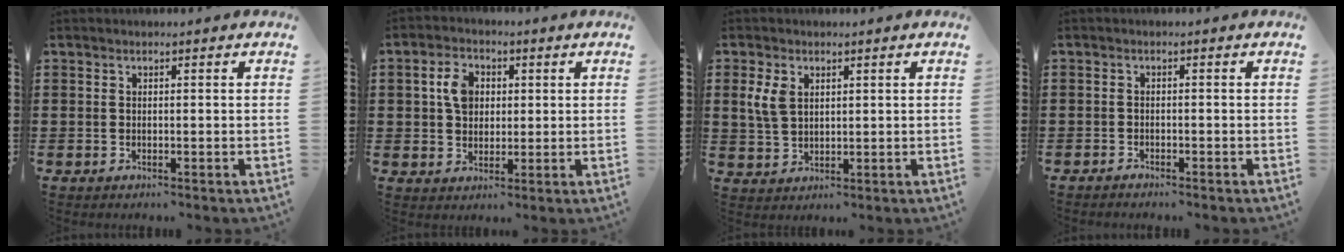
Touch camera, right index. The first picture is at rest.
{"total": 5.3, "force": [0.9, 4.0, 3.3], "torque": [-0.069, 0.012, 0.012]}
{"total": 4.2, "force": [1.6, 2.7, 2.8], "torque": [-0.072, 0.006, 0.027]}
{"total": 1.0, "force": [-1.0, 0.2, 0.0], "torque": [-0.002, 0.002, -0.021]}